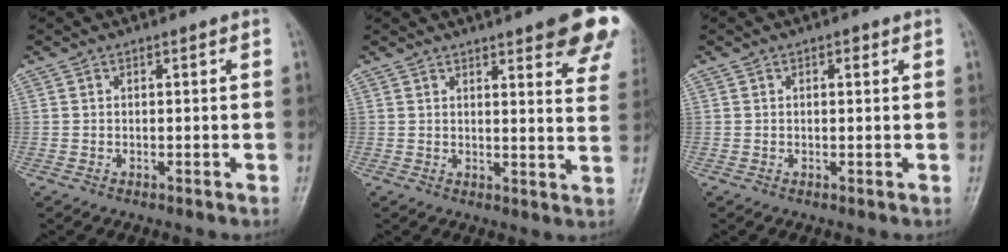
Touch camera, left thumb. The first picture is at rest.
{"total": 14.7, "force": [9.0, 3.4, 11.1], "torque": [-0.111, -0.035, 0.095]}
{"total": 1.4, "force": [0.5, 0.7, 1.1], "torque": [-0.013, 0.002, 0.004]}